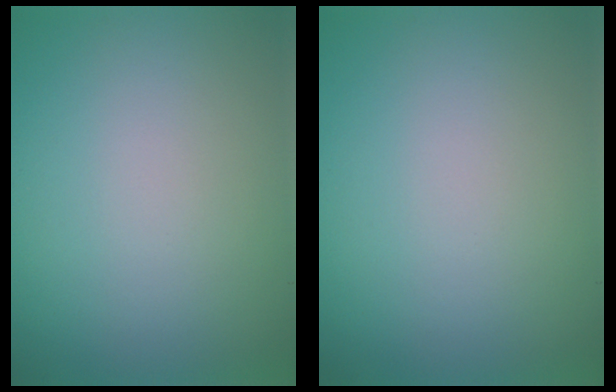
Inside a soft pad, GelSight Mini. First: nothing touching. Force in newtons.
{"total": 0.0}